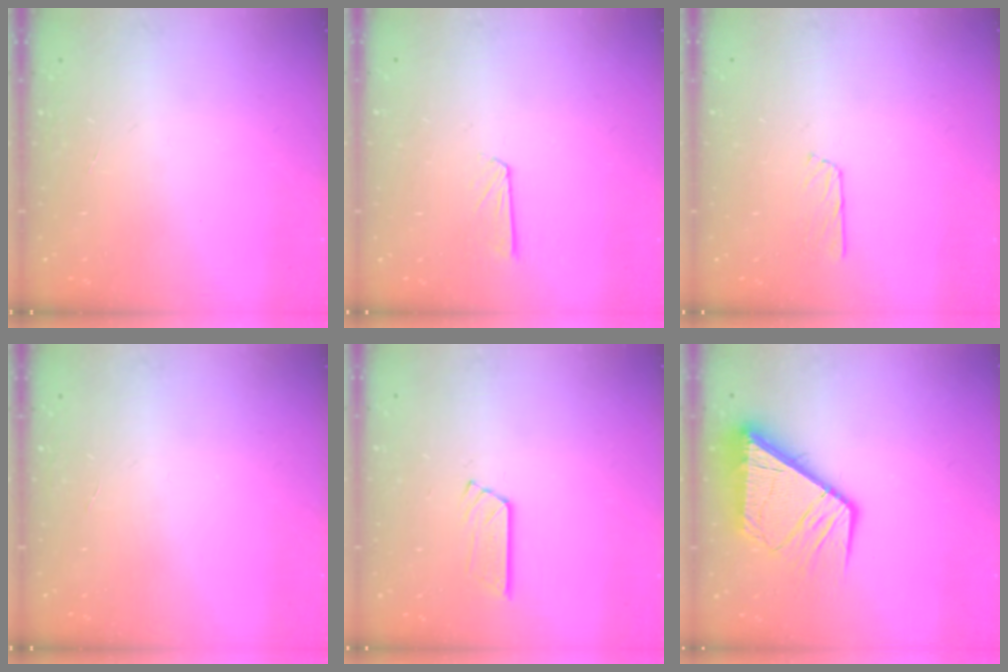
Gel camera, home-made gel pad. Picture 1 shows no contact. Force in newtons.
{"total": 4.2, "press": 4.2, "slide": 0.3}
{"total": 3.6, "press": 3.6, "slide": 0.3}
{"total": 0.0}
{"total": 4.8, "press": 4.7, "slide": 0.5}
{"total": 14.2, "press": 14.1, "slide": 1.8}